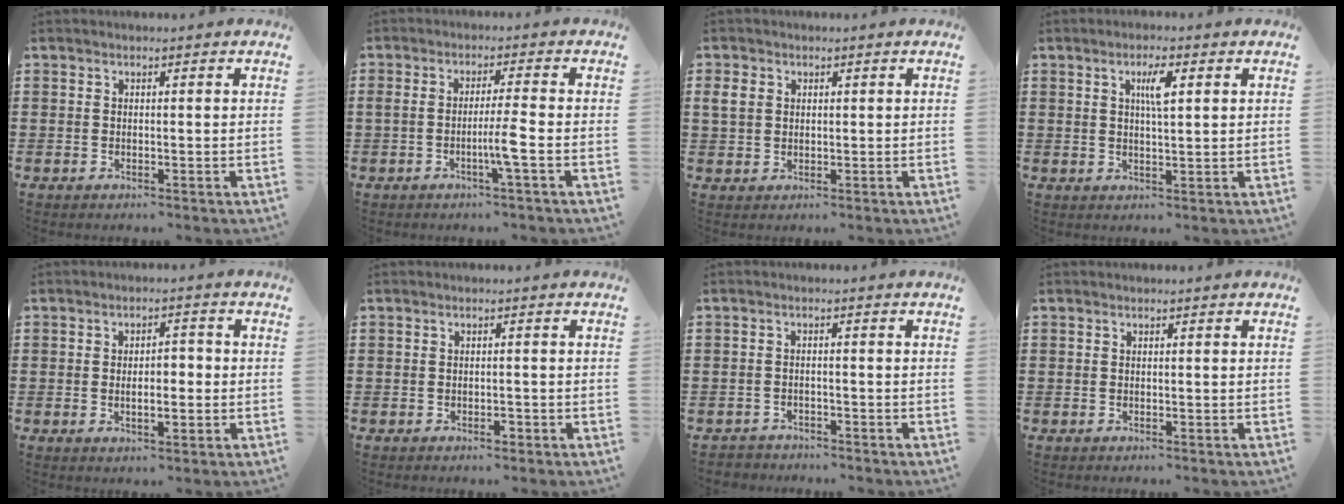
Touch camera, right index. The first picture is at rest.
{"total": 4.3, "force": [-1.4, -0.3, 4.1], "torque": [-0.080, -0.011, -0.031]}
{"total": 2.6, "force": [0.9, 2.2, 1.2], "torque": [-0.032, 0.010, 0.015]}
{"total": 4.0, "force": [1.4, 1.0, 3.6], "torque": [-0.068, 0.007, 0.018]}
{"total": 4.4, "force": [-0.5, 2.0, 3.9], "torque": [-0.056, 0.000, -0.016]}
{"total": 0.9, "force": [-0.6, 0.4, 0.6], "torque": [-0.014, -0.005, -0.011]}
{"total": 1.6, "force": [-1.5, 0.5, -0.2], "torque": [-0.003, 0.003, -0.035]}
{"total": 0.0}